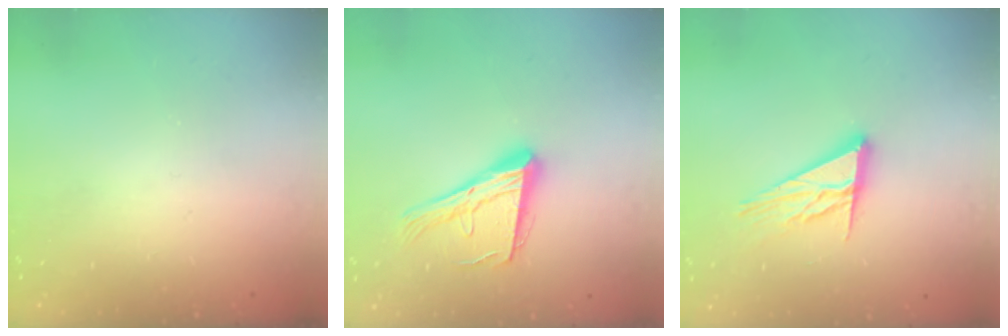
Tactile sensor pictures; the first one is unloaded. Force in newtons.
{"total": 16.9, "press": 16.8, "slide": 1.8}
{"total": 12.3, "press": 12.3, "slide": 1.2}